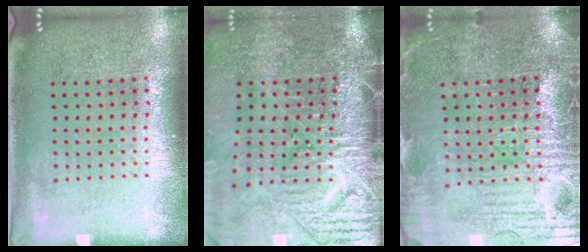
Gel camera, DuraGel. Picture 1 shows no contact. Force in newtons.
{"total": 4.8, "press": 4.1, "slide": 2.6}
{"total": 4.0, "press": 3.8, "slide": 1.3}